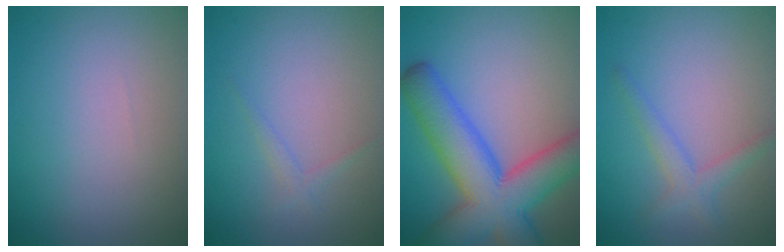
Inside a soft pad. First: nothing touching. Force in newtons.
{"total": 1.0, "press": 1.0, "slide": 0.1}
{"total": 10.8, "press": 10.8, "slide": 0.5}
{"total": 2.2, "press": 2.2, "slide": 0.1}